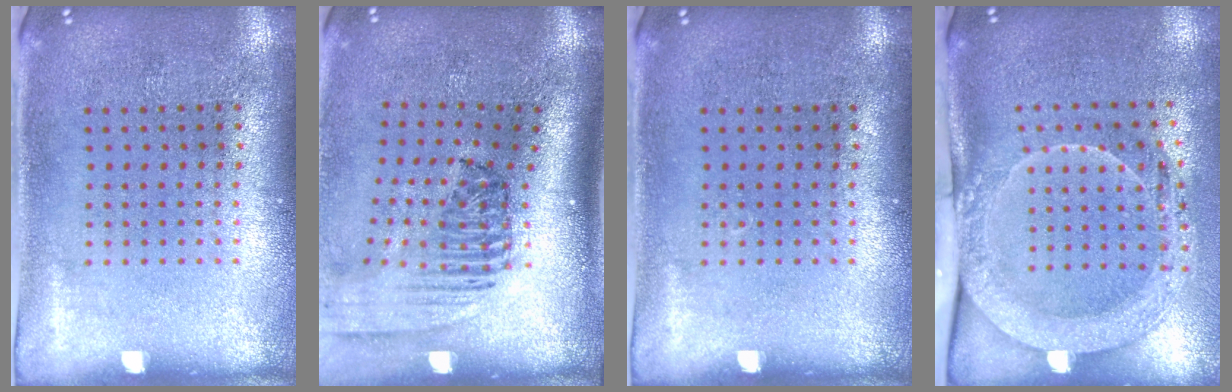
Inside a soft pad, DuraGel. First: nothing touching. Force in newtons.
{"total": 2.4, "press": 1.7, "slide": 1.8}
{"total": 0.0}
{"total": 2.1, "press": 2.0, "slide": 0.5}